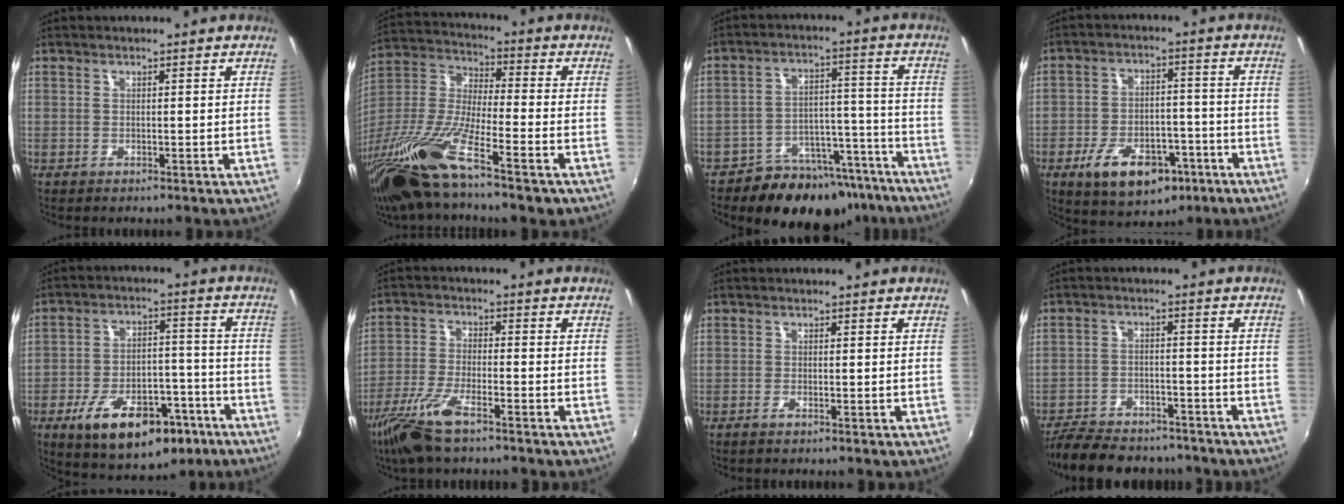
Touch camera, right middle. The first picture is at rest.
{"total": 20.3, "force": [-13.4, 3.3, 15.0], "torque": [-0.305, -0.038, -0.261]}
{"total": 17.0, "force": [-13.6, 8.8, 5.2], "torque": [-0.088, 0.047, -0.172]}
{"total": 13.6, "force": [-7.4, 7.5, 8.6], "torque": [-0.171, 0.002, -0.105]}
{"total": 17.8, "force": [-10.1, 8.8, 11.7], "torque": [-0.210, 0.007, -0.140]}
{"total": 9.4, "force": [-6.5, 2.3, 6.5], "torque": [-0.150, -0.016, -0.130]}
{"total": 0.9, "force": [-0.7, 0.0, 0.6], "torque": [-0.014, -0.003, -0.015]}
{"total": 14.9, "force": [-12.6, 5.4, 5.9], "torque": [-0.138, -0.007, -0.184]}